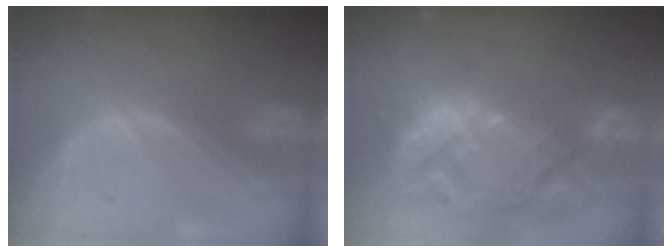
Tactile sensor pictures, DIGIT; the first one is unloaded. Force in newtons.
{"total": 14.8, "press": 12.7, "slide": 7.6}